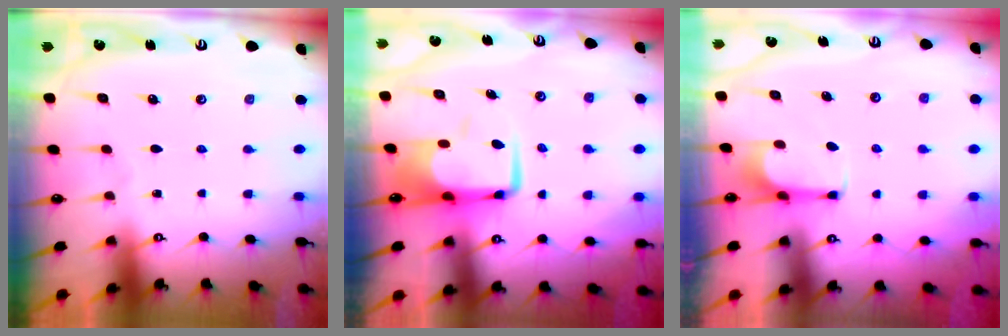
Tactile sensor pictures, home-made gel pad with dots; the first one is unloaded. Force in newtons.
{"total": 7.7, "press": 7.5, "slide": 1.8}
{"total": 1.6, "press": 1.6, "slide": 0.2}